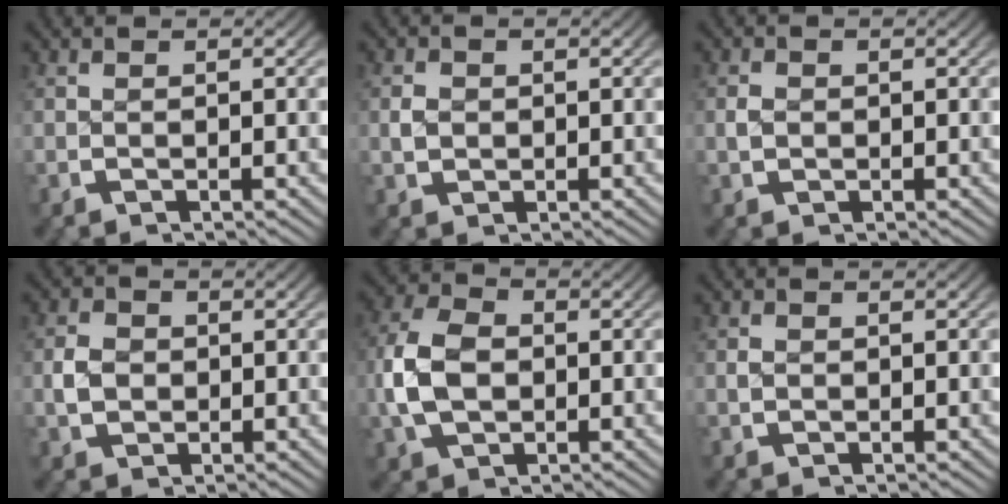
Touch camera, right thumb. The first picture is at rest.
{"total": 1.4, "force": [0.0, 1.2, 0.7], "torque": [-0.012, -0.001, 0.001]}
{"total": 1.0, "force": [-0.1, 0.8, 0.5], "torque": [-0.012, -0.002, -0.002]}
{"total": 2.6, "force": [-0.3, 2.1, 1.4], "torque": [-0.028, -0.002, -0.004]}
{"total": 6.8, "force": [-0.1, 4.9, 4.6], "torque": [-0.109, -0.014, 0.006]}
{"total": 0.6, "force": [-0.1, 0.5, 0.3], "torque": [-0.005, -0.003, -0.001]}